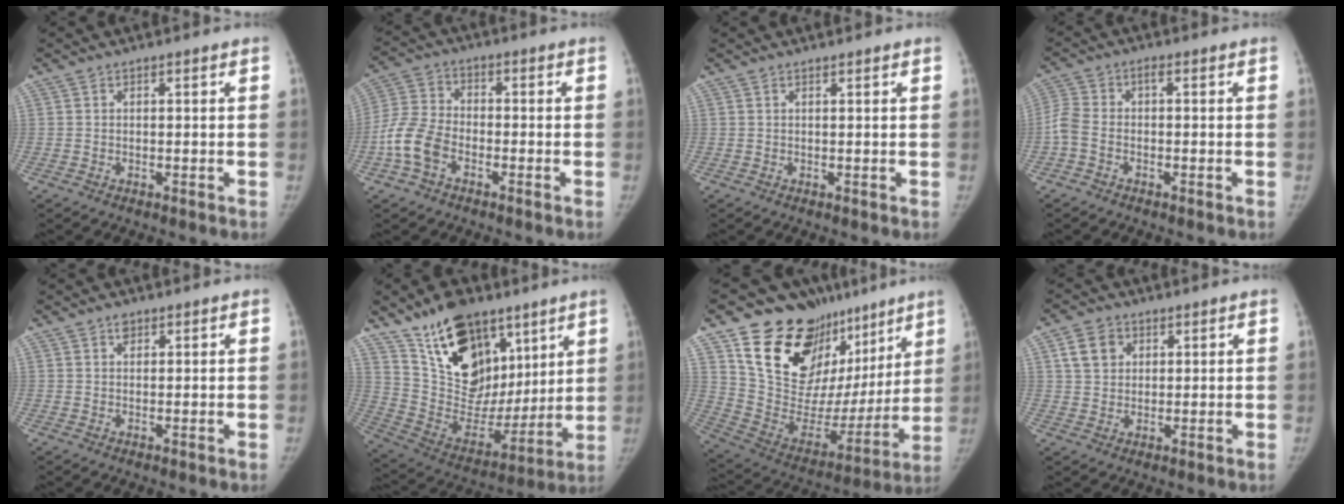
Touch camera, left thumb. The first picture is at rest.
{"total": 8.8, "force": [-3.7, 5.7, 5.6], "torque": [-0.117, 0.025, -0.078]}
{"total": 0.8, "force": [0.8, 0.1, 0.3], "torque": [-0.001, 0.005, 0.012]}
{"total": 4.8, "force": [-1.6, 2.6, 3.7], "torque": [-0.096, 0.023, -0.041]}
{"total": 1.5, "force": [0.9, 1.0, 0.6], "torque": [0.001, -0.003, 0.012]}
{"total": 23.1, "force": [14.1, 13.6, 12.1], "torque": [-0.153, -0.053, 0.254]}
{"total": 30.1, "force": [17.3, 17.9, 17.0], "torque": [-0.219, -0.043, 0.291]}
{"total": 5.9, "force": [2.2, 4.7, 2.7], "torque": [-0.027, -0.002, 0.041]}